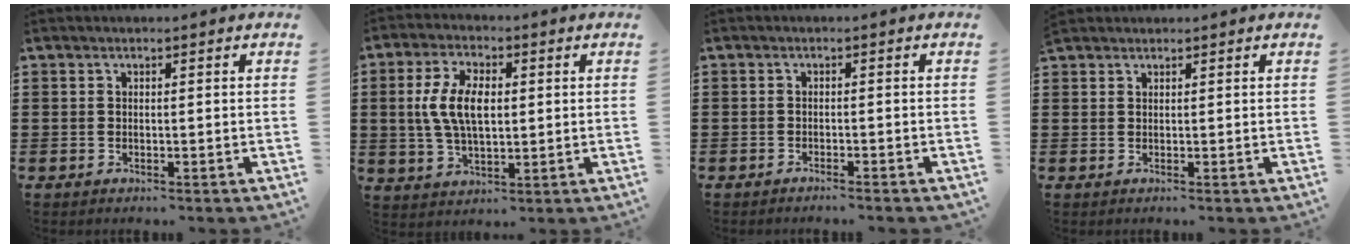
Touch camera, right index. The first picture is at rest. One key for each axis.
{"total": 8.1, "fx": 0.7, "fy": 4.1, "fz": 6.9, "tx": -0.156, "ty": 0.009, "tz": 0.005}
{"total": 1.2, "fx": -1.1, "fy": -0.2, "fz": 0.3, "tx": -0.007, "ty": 0.000, "tz": -0.022}
{"total": 0.9, "fx": 0.9, "fy": 0.2, "fz": -0.2, "tx": 0.001, "ty": 0.002, "tz": 0.018}